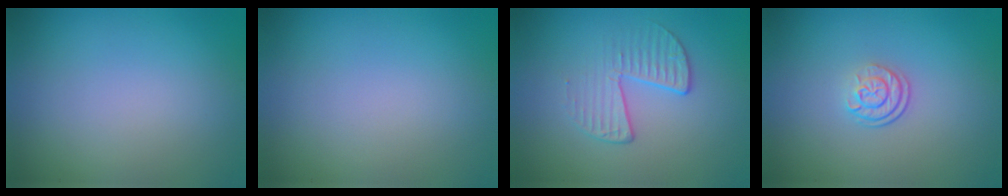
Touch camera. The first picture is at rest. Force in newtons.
{"total": 0.0}
{"total": 2.4, "press": 1.7, "slide": 1.8}
{"total": 2.3, "press": 1.7, "slide": 1.7}